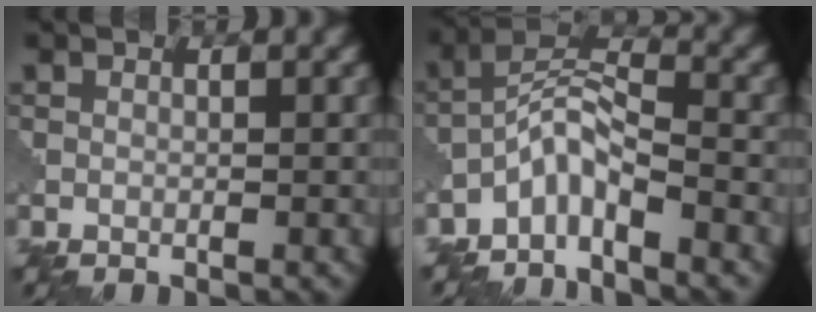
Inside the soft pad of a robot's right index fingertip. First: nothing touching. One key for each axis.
{"total": 4.2, "fx": -3.2, "fy": 1.0, "fz": 2.6, "tx": -0.049, "ty": 0.011, "tz": -0.073}